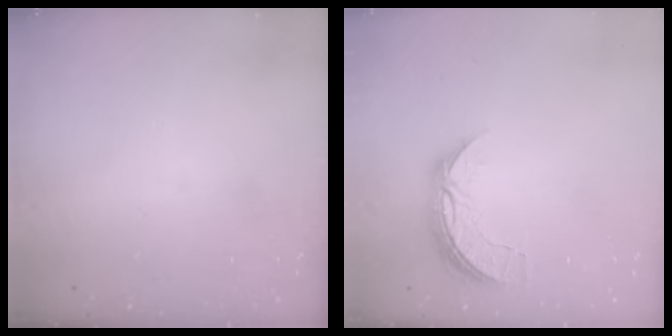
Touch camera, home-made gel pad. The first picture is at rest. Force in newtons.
{"total": 7.2, "press": 7.2, "slide": 0.6}